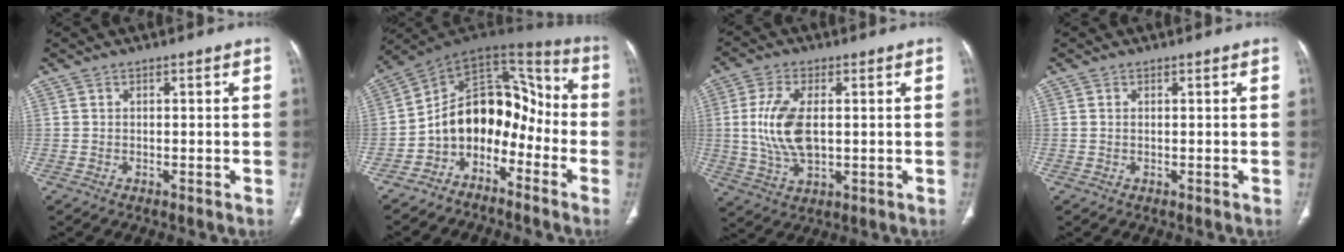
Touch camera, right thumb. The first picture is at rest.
{"total": 14.5, "force": [-5.7, 10.0, 8.7], "torque": [-0.092, 0.113, -0.106]}
{"total": 10.9, "force": [0.8, 5.7, 9.2], "torque": [-0.197, -0.006, 0.021]}
{"total": 0.0}